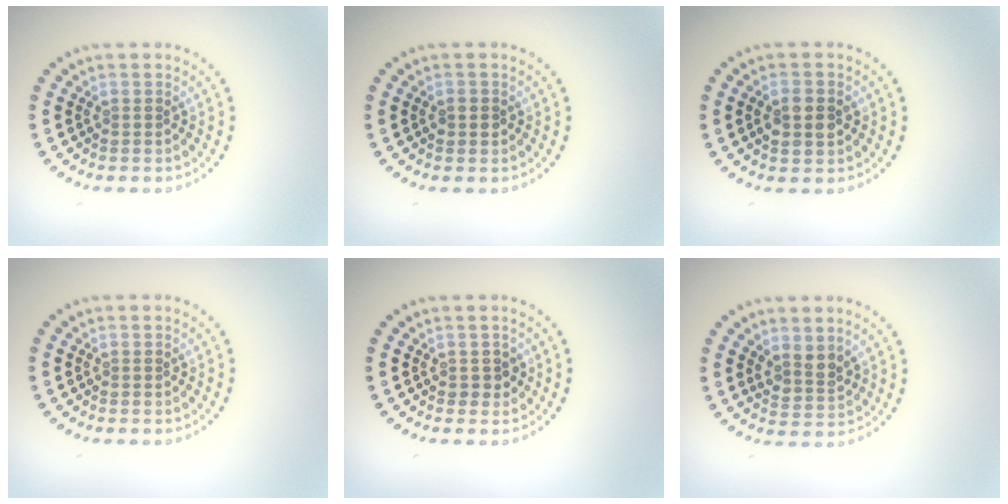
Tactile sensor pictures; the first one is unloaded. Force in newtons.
{"total": 1.1, "press": 1.1, "slide": 0.3}
{"total": 2.8, "press": 2.8, "slide": 0.1}
{"total": 0.0}
{"total": 1.1, "press": 1.1, "slide": 0.3}
{"total": 2.2, "press": 1.8, "slide": 1.2}